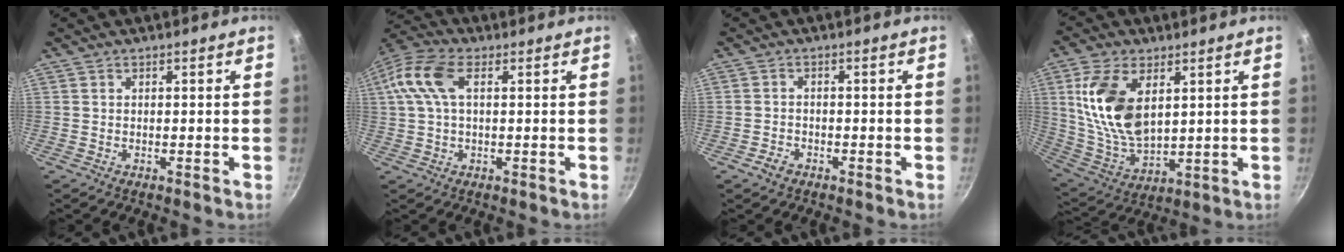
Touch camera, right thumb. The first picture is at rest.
{"total": 10.4, "force": [2.6, 5.5, 8.4], "torque": [-0.171, 0.027, 0.039]}
{"total": 2.3, "force": [-1.5, 1.5, 1.0], "torque": [-0.016, 0.018, -0.027]}
{"total": 16.0, "force": [4.6, 9.0, 12.5], "torque": [-0.230, -0.026, 0.101]}